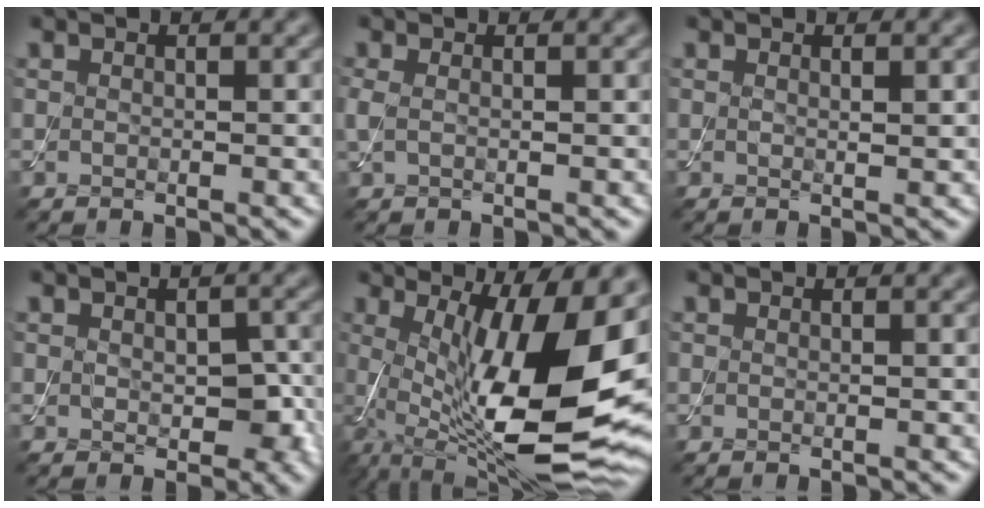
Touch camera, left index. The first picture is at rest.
{"total": 1.0, "force": [0.1, 0.4, 0.9], "torque": [-0.022, 0.002, -0.002]}
{"total": 0.6, "force": [0.3, 0.1, 0.5], "torque": [-0.007, -0.001, 0.003]}
{"total": 3.4, "force": [-0.3, 2.1, 2.6], "torque": [-0.042, -0.010, 0.002]}
{"total": 15.9, "force": [0.1, 4.5, 15.3], "torque": [-0.234, -0.004, 0.009]}
{"total": 0.0}